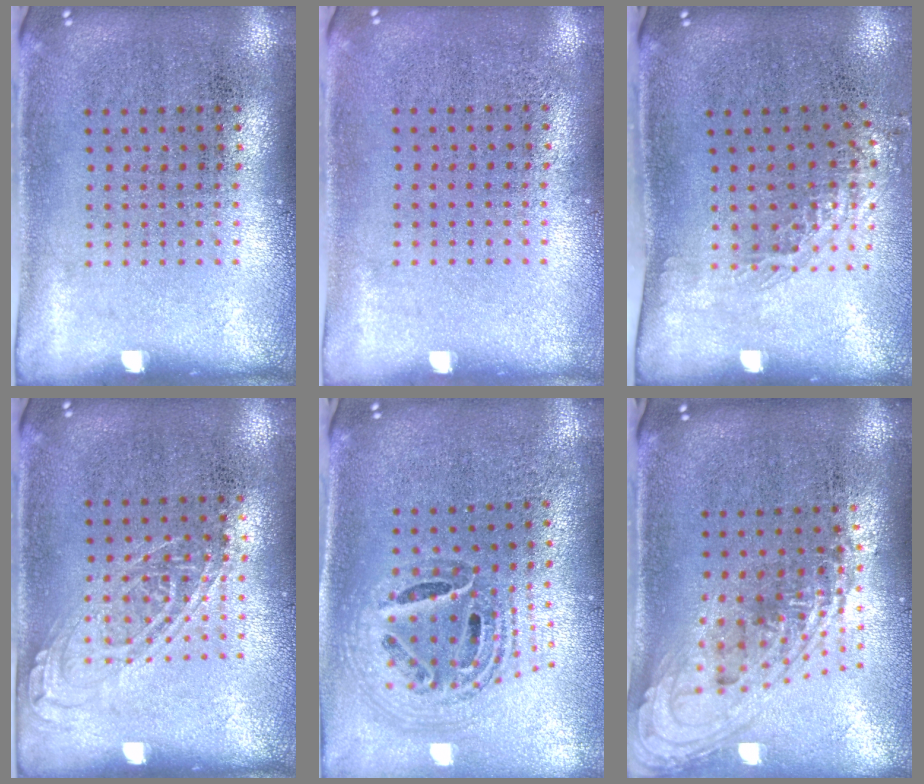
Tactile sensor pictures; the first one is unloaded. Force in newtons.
{"total": 0.0}
{"total": 1.2, "press": 0.9, "slide": 0.7}
{"total": 1.2, "press": 1.1, "slide": 0.4}
{"total": 1.5, "press": 1.3, "slide": 0.7}
{"total": 1.9, "press": 1.4, "slide": 1.3}